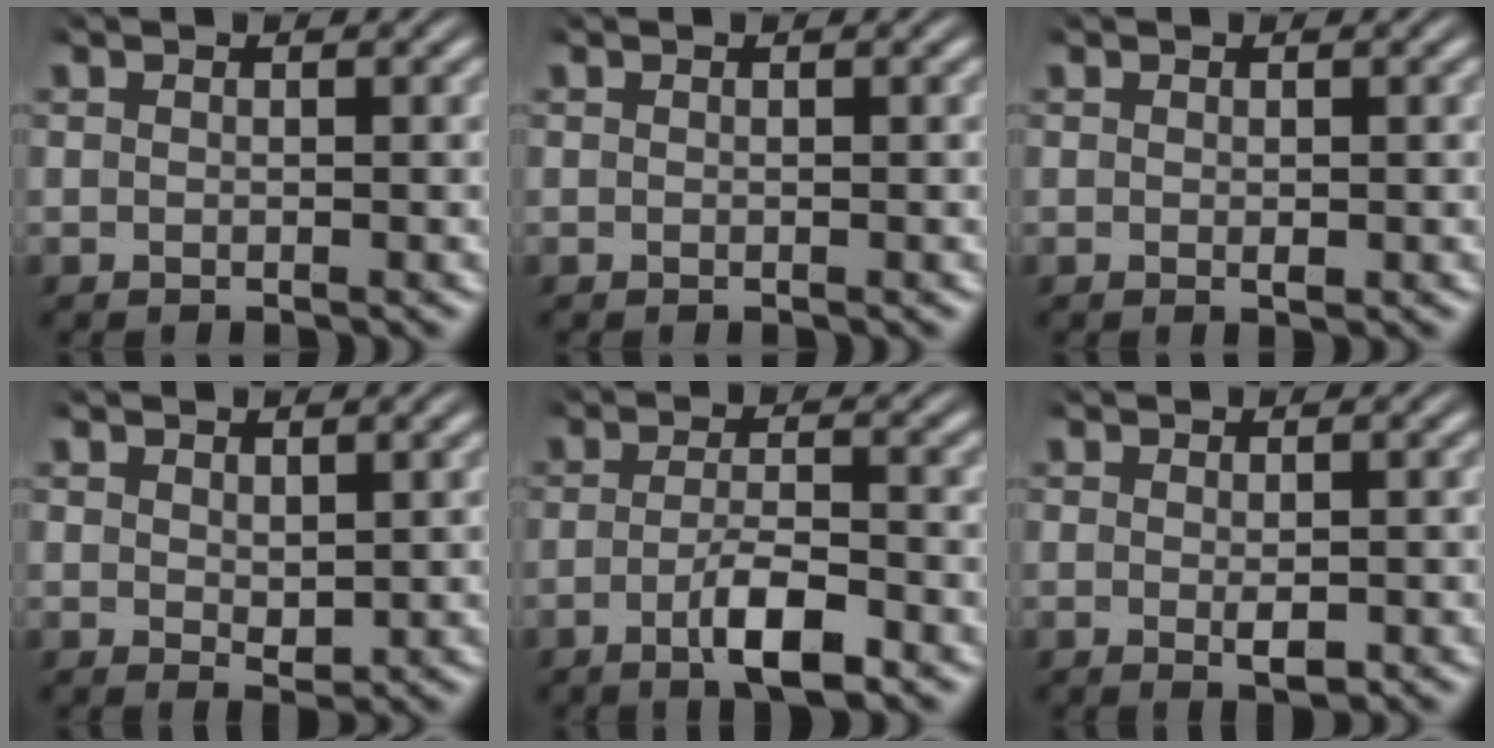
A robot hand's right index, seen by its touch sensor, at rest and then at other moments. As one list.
[{"total": 0.0}, {"total": 0.7, "force": [-0.1, 0.5, 0.5], "torque": [-0.010, -0.002, 0.000]}, {"total": 1.0, "force": [0.4, 0.3, 0.8], "torque": [-0.008, -0.010, 0.017]}, {"total": 4.5, "force": [-2.0, 1.0, 3.9], "torque": [-0.065, -0.014, -0.030]}, {"total": 1.7, "force": [-0.5, 0.8, 1.5], "torque": [-0.024, -0.006, -0.006]}]